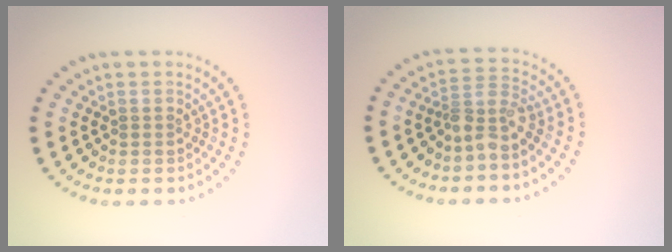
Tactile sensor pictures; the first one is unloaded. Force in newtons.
{"total": 2.6, "press": 1.8, "slide": 1.8}